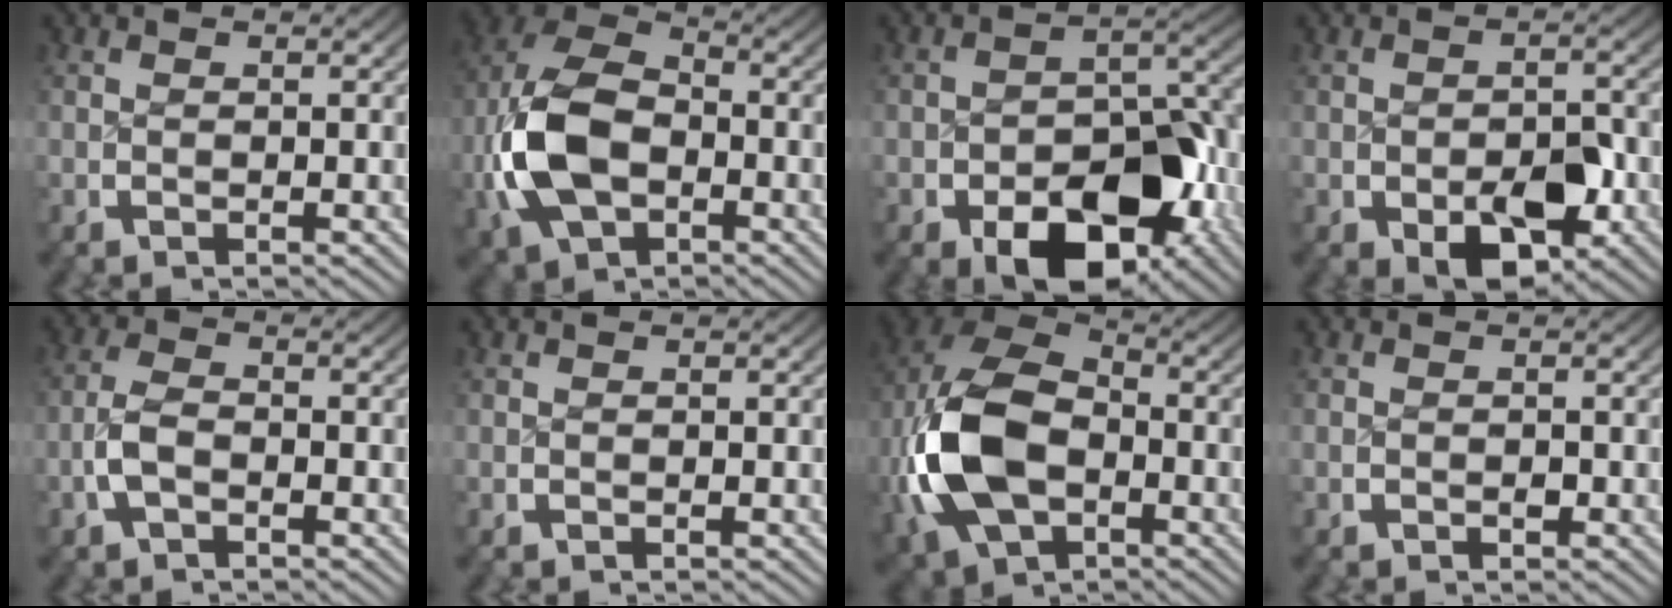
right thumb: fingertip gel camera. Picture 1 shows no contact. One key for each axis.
{"total": 11.8, "fx": -1.7, "fy": 8.4, "fz": 8.1, "tx": -0.208, "ty": -0.036, "tz": -0.014}
{"total": 11.9, "fx": -4.1, "fy": 6.8, "fz": 8.9, "tx": -0.145, "ty": -0.045, "tz": -0.040}
{"total": 6.5, "fx": -1.8, "fy": 4.0, "fz": 4.9, "tx": -0.092, "ty": -0.035, "tz": -0.014}
{"total": 2.8, "fx": -0.8, "fy": 1.7, "fz": 2.0, "tx": -0.055, "ty": -0.006, "tz": -0.016}
{"total": 0.0}
{"total": 14.6, "fx": -1.5, "fy": 10.4, "fz": 10.1, "tx": -0.258, "ty": -0.046, "tz": -0.004}
{"total": 0.5, "fx": -0.3, "fy": 0.3, "fz": 0.3, "tx": -0.001, "ty": 0.000, "tz": -0.007}